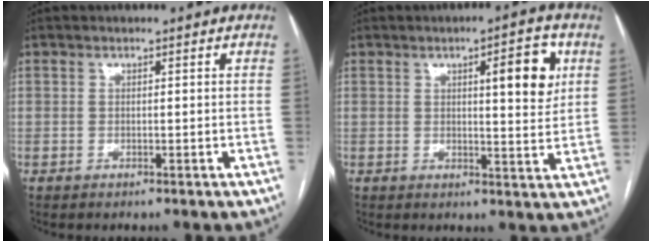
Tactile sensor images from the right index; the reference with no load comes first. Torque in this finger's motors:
{"motor_torque": [0.13, 0.10, 0.15, 0.06]}